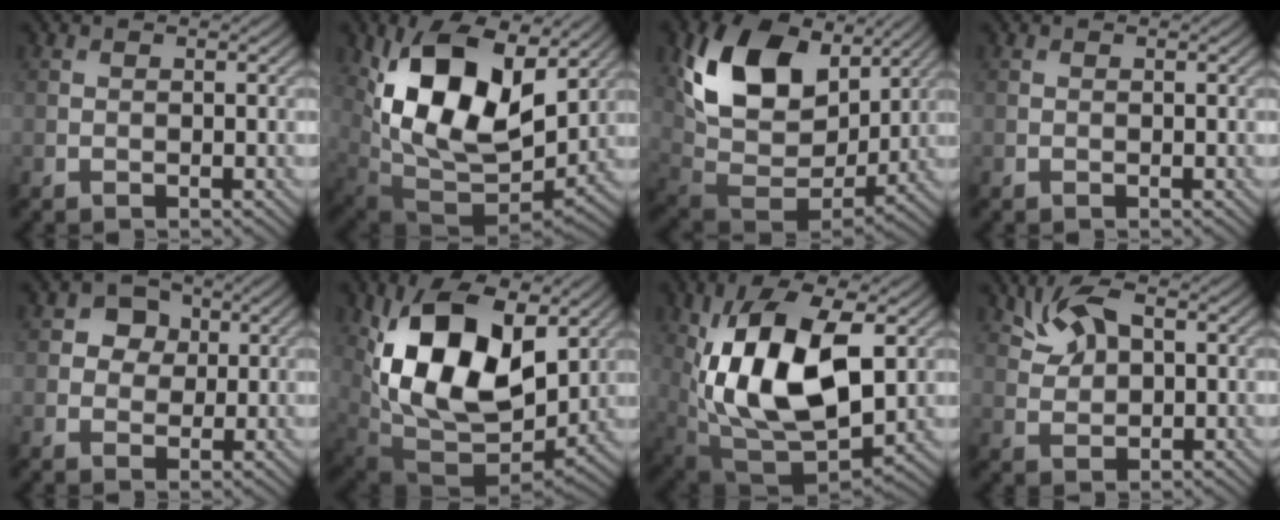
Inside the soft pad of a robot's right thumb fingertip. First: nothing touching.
{"total": 16.6, "force": [5.5, 9.5, 12.5], "torque": [-0.248, -0.008, 0.106]}
{"total": 16.4, "force": [5.9, 10.9, 10.8], "torque": [-0.230, 0.005, 0.123]}
{"total": 0.0}
{"total": 3.5, "force": [0.7, 3.1, 1.5], "torque": [-0.024, 0.004, 0.001]}
{"total": 17.2, "force": [4.1, 10.3, 13.1], "torque": [-0.259, -0.008, 0.082]}
{"total": 15.5, "force": [1.9, 8.3, 13.0], "torque": [-0.258, -0.005, 0.037]}
{"total": 5.0, "force": [2.2, 2.8, 3.5], "torque": [-0.076, 0.003, 0.040]}